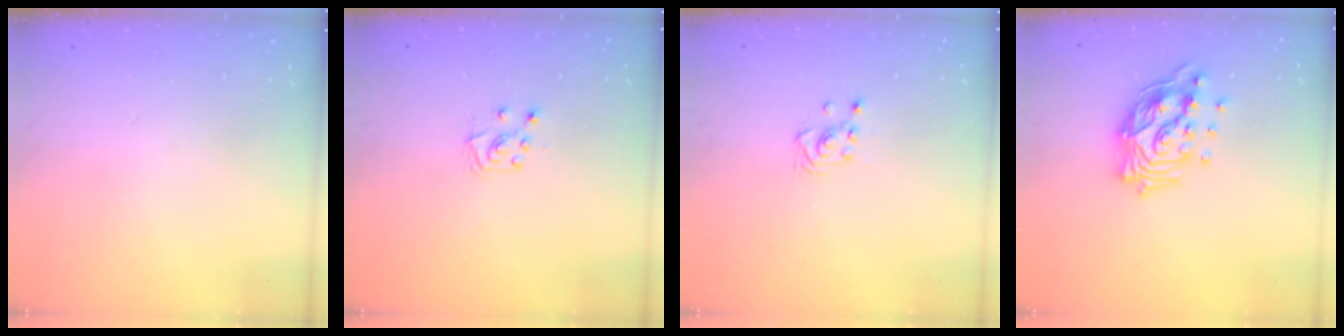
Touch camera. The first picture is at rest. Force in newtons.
{"total": 5.4, "press": 5.4, "slide": 0.6}
{"total": 2.8, "press": 2.8, "slide": 0.3}
{"total": 15.2, "press": 15.2, "slide": 1.1}